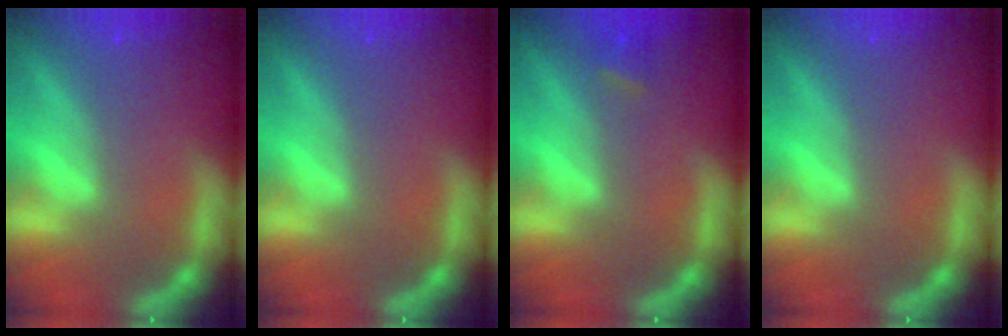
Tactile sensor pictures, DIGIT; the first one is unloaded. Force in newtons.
{"total": 0.0}
{"total": 1.4}
{"total": 0.0}